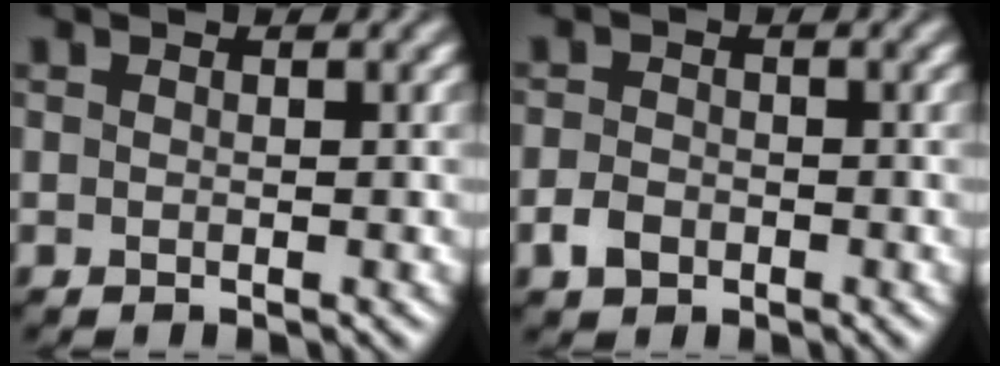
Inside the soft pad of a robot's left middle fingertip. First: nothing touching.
{"total": 2.0, "force": [-1.5, 1.2, 0.7], "torque": [-0.012, 0.000, -0.031]}